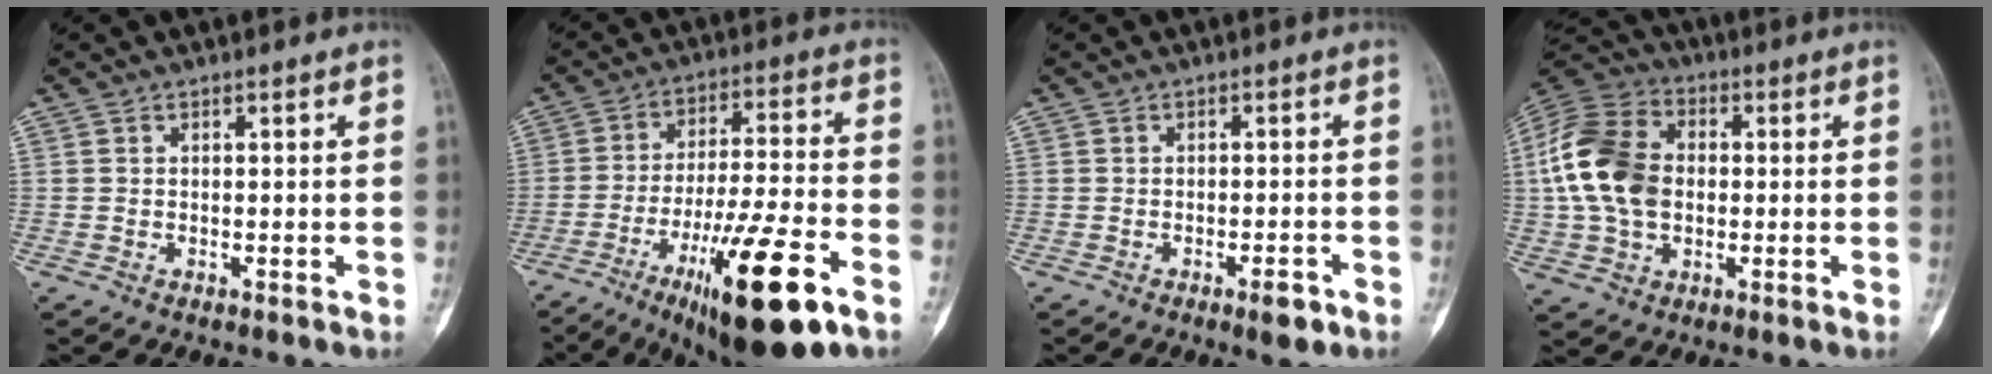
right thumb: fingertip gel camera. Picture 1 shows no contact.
{"total": 19.8, "force": [-9.9, 3.9, 16.7], "torque": [-0.285, 0.036, -0.154]}
{"total": 3.3, "force": [-1.9, 1.0, 2.5], "torque": [-0.032, 0.007, -0.024]}
{"total": 16.0, "force": [-0.3, 12.3, 10.2], "torque": [-0.177, 0.024, -0.013]}